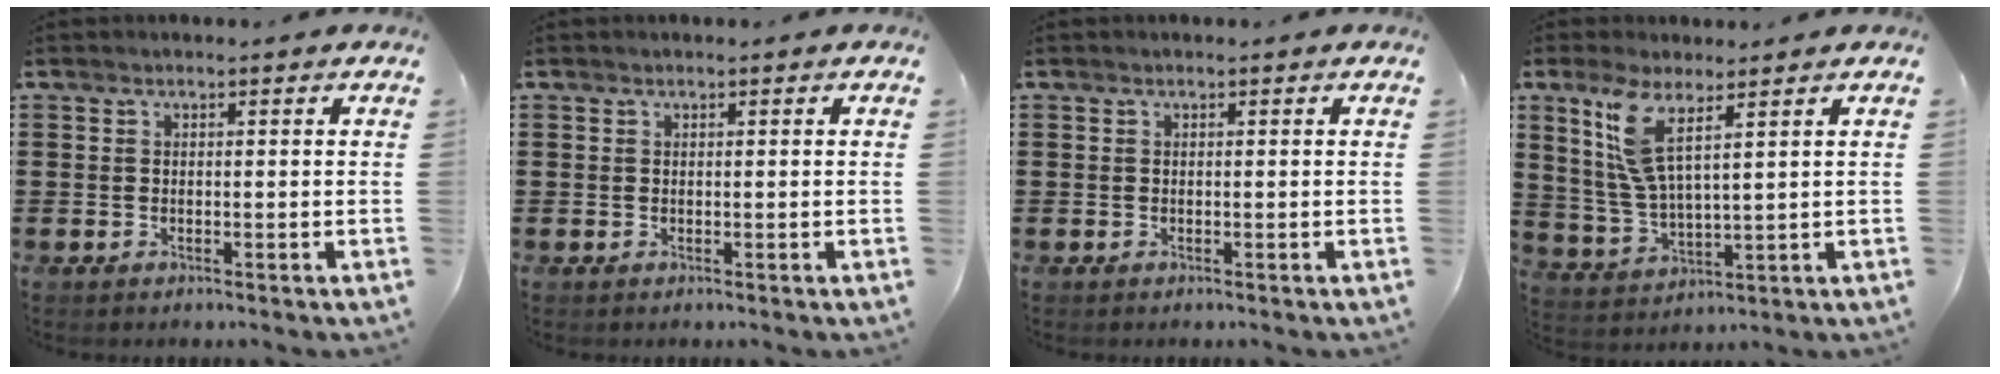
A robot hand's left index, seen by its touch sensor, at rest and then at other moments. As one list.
[{"total": 0.0}, {"total": 0.0}, {"total": 8.2, "force": [4.9, 2.0, 6.3], "torque": [-0.160, -0.010, 0.080]}]